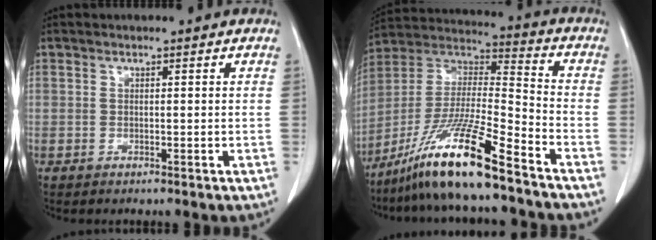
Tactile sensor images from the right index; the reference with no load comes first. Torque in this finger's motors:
{"motor_torque": [1.09, -1.05, 0.60, 0.21]}